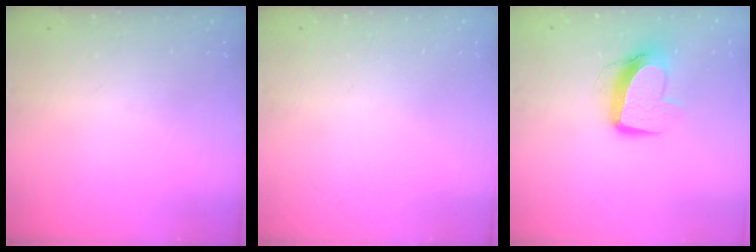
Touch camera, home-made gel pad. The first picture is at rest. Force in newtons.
{"total": 0.0}
{"total": 11.1, "press": 11.0, "slide": 1.4}